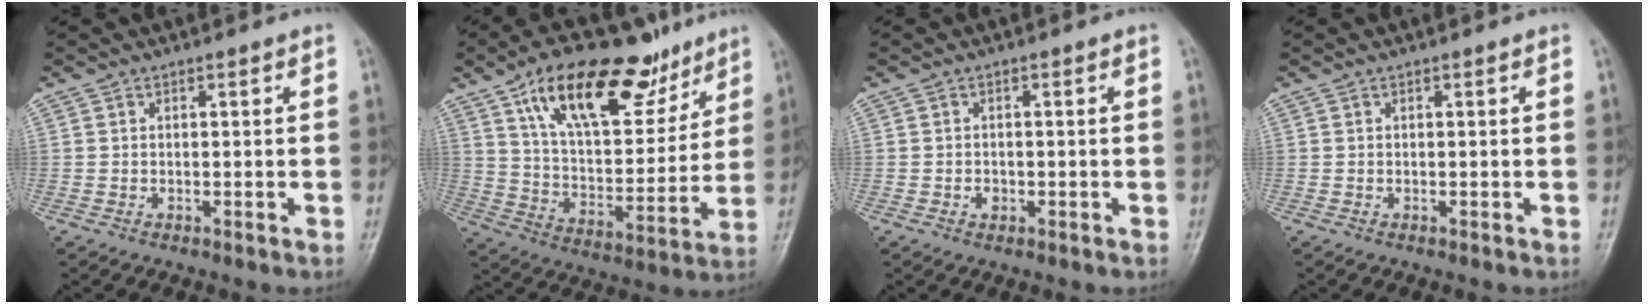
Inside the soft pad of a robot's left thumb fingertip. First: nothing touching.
{"total": 23.5, "force": [14.2, 10.6, 15.5], "torque": [-0.207, -0.041, 0.242]}
{"total": 1.4, "force": [-0.4, 1.2, 0.7], "torque": [-0.004, 0.004, -0.006]}
{"total": 0.0}